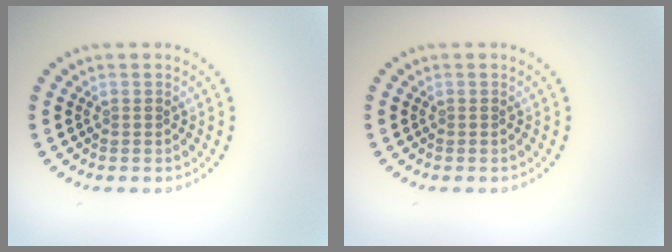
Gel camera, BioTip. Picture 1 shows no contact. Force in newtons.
{"total": 0.0}